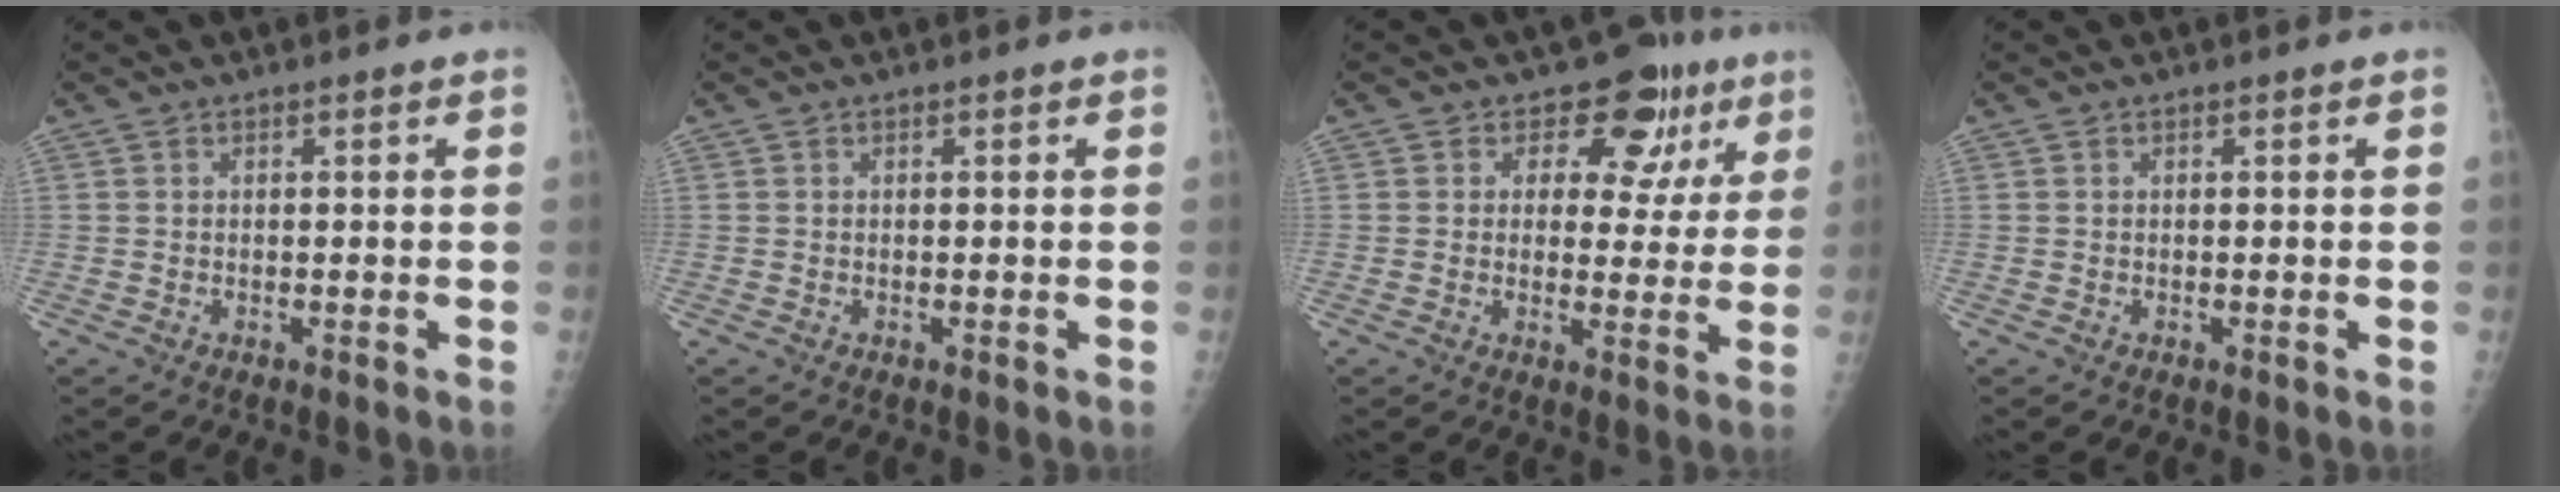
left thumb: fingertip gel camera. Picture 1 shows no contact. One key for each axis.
{"total": 0.0}
{"total": 10.4, "fx": 5.0, "fy": 7.3, "fz": 5.3, "tx": -0.009, "ty": -0.009, "tz": 0.057}
{"total": 0.0}